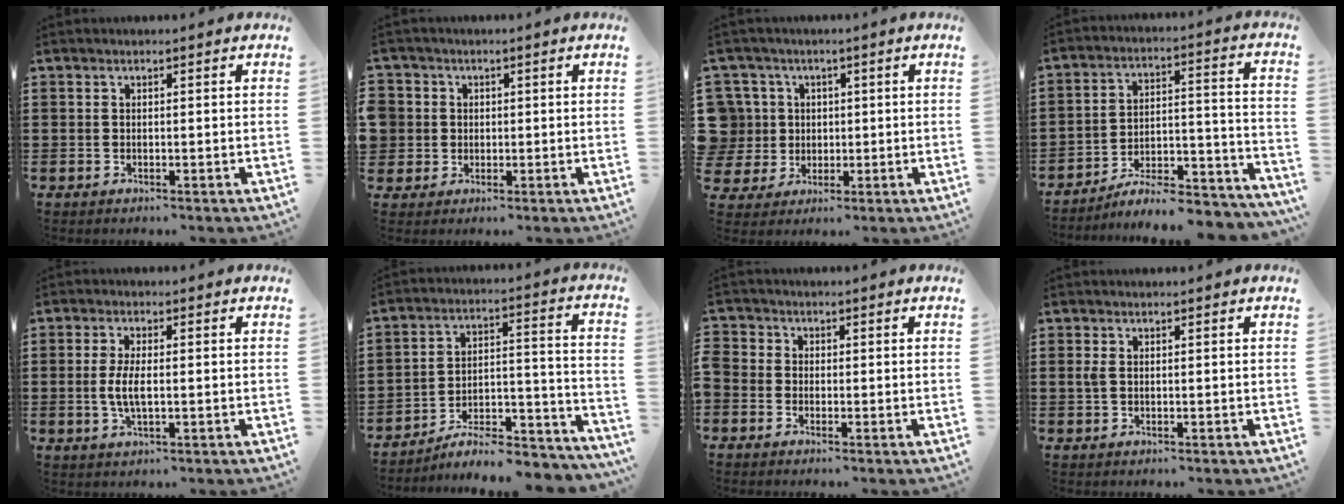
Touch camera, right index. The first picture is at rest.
{"total": 3.1, "force": [0.0, 3.1, 0.1], "torque": [-0.027, 0.007, -0.005]}
{"total": 6.7, "force": [1.1, 6.5, 1.1], "torque": [-0.070, 0.013, 0.020]}
{"total": 7.5, "force": [-6.7, 1.3, 3.1], "torque": [-0.039, 0.011, -0.128]}
{"total": 4.5, "force": [-0.5, 1.3, 4.2], "torque": [-0.096, -0.006, -0.016]}
{"total": 7.8, "force": [-6.8, 1.7, 3.3], "torque": [-0.041, 0.011, -0.128]}
{"total": 1.5, "force": [-1.2, 1.0, 0.1], "torque": [-0.008, 0.002, -0.027]}
{"total": 1.4, "force": [0.1, 0.6, 1.3], "torque": [-0.035, 0.000, -0.002]}